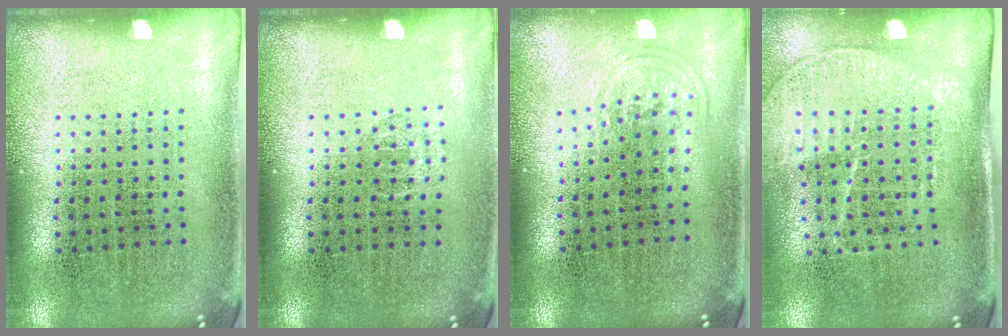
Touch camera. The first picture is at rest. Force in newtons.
{"total": 0.5, "press": 0.4, "slide": 0.3}
{"total": 0.9, "press": 0.6, "slide": 0.7}
{"total": 1.5, "press": 1.3, "slide": 0.8}